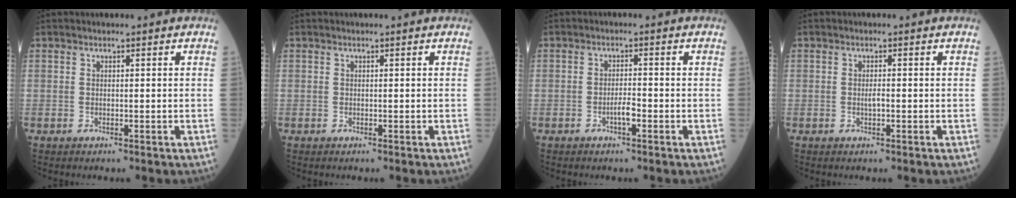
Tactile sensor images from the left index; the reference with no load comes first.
{"total": 0.0}
{"total": 2.2, "force": [-1.2, 0.3, 1.8], "torque": [-0.030, 0.000, -0.024]}
{"total": 1.1, "force": [-0.3, 0.3, 1.0], "torque": [-0.020, -0.001, -0.007]}